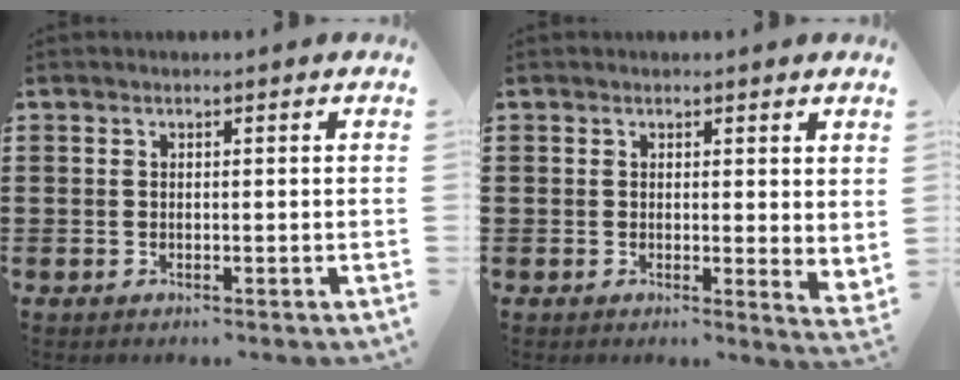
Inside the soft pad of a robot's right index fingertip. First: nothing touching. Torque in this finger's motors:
{"motor_torque": [-0.23, 0.46, 0.08, 0.01]}